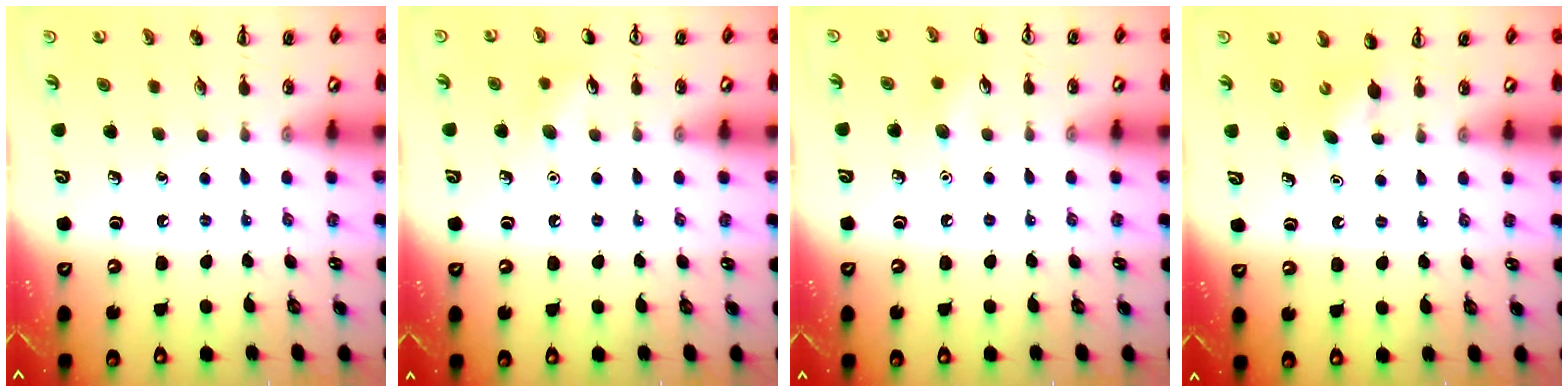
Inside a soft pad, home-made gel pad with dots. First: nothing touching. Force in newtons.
{"total": 5.4, "press": 5.2, "slide": 1.4}
{"total": 4.4, "press": 4.2, "slide": 1.4}
{"total": 3.1, "press": 3.0, "slide": 0.7}